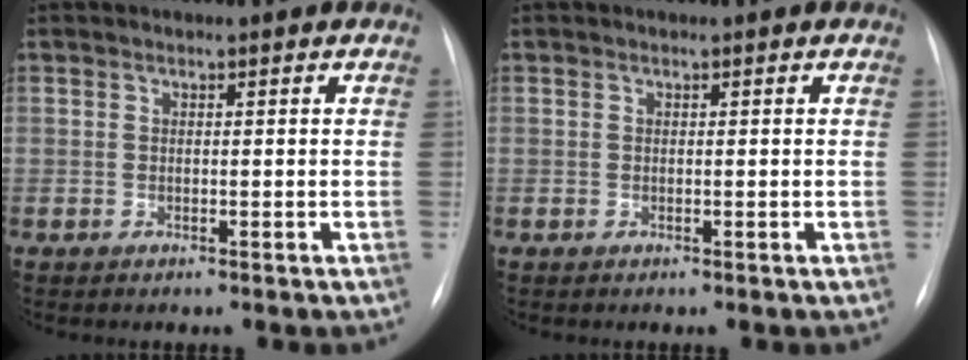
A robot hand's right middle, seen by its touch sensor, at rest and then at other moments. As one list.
[{"total": 0.0}]